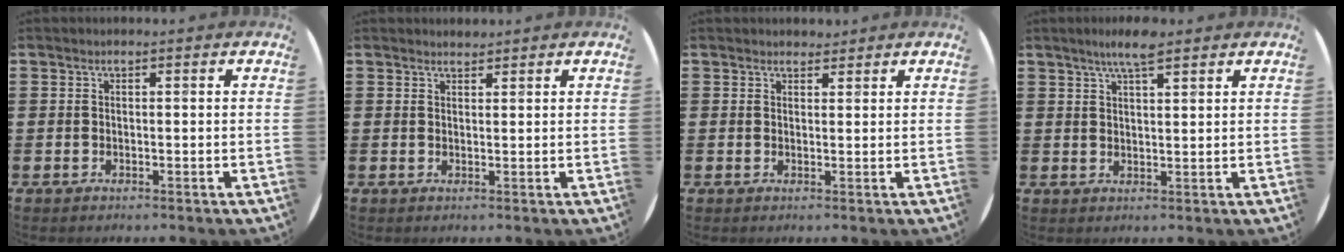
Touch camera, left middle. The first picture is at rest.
{"total": 1.1, "force": [1.1, 0.2, -0.1], "torque": [0.010, -0.002, 0.020]}
{"total": 1.5, "force": [1.5, 0.5, -0.1], "torque": [0.009, 0.001, 0.026]}
{"total": 4.6, "force": [3.5, 0.7, 2.8], "torque": [-0.051, -0.002, 0.059]}